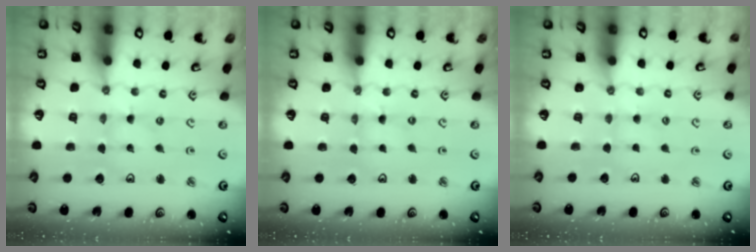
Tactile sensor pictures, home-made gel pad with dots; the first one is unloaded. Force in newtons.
{"total": 0.0}
{"total": 2.1, "press": 2.1, "slide": 0.4}